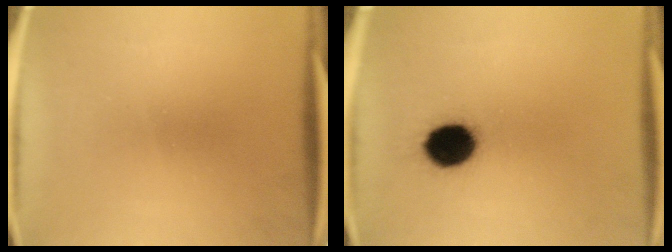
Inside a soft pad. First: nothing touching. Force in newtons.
{"total": 10.2}